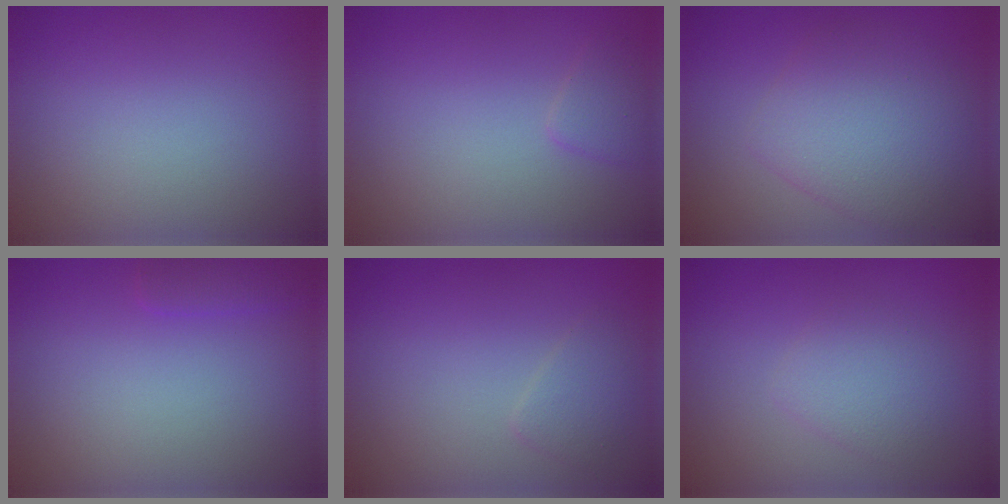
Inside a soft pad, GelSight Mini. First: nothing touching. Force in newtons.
{"total": 1.2, "press": 1.2, "slide": 0.1}
{"total": 5.2, "press": 5.2, "slide": 0.1}
{"total": 1.4, "press": 1.4, "slide": 0.2}
{"total": 1.5, "press": 1.5, "slide": 0.1}
{"total": 2.3, "press": 2.3, "slide": 0.1}